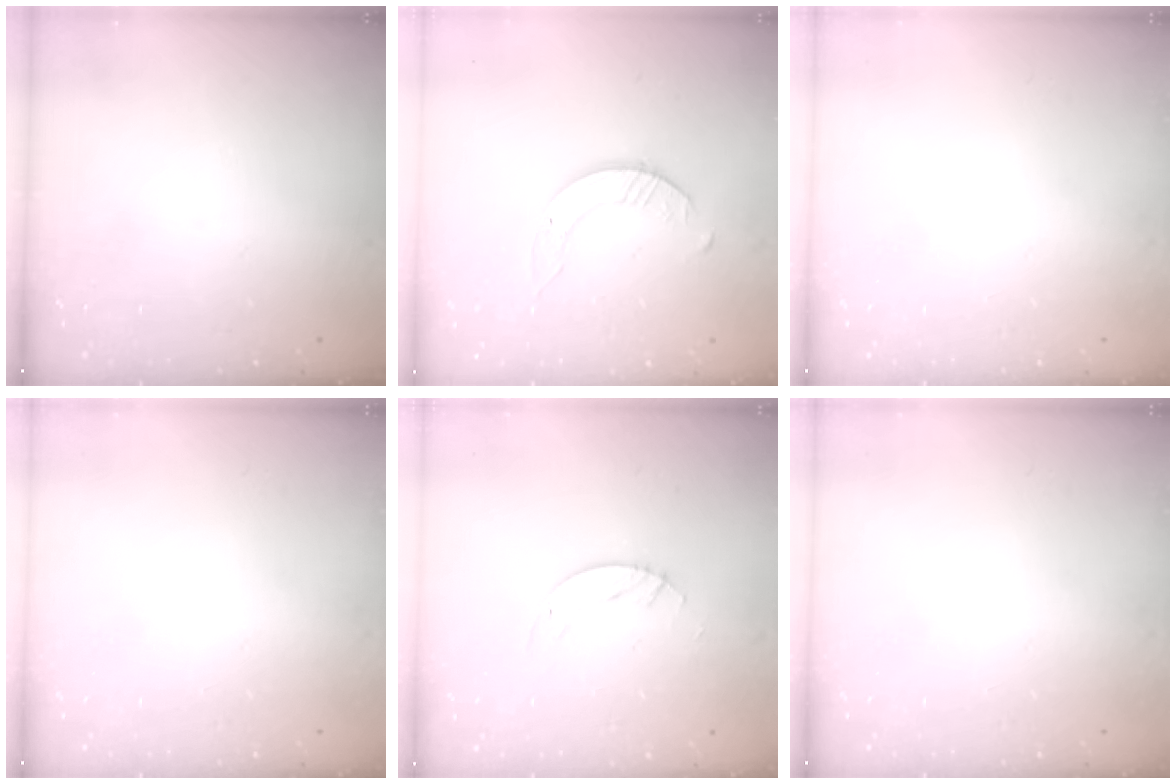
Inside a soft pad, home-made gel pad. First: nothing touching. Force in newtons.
{"total": 3.4, "press": 3.3, "slide": 0.4}
{"total": 0.0}
{"total": 0.0}
{"total": 4.5, "press": 4.5, "slide": 0.4}
{"total": 0.0}